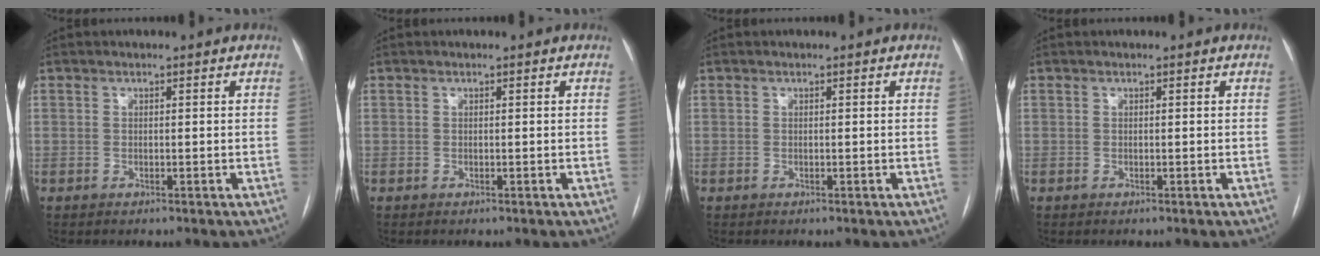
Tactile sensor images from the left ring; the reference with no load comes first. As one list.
[{"total": 0.0}, {"total": 0.0}, {"total": 0.0}]